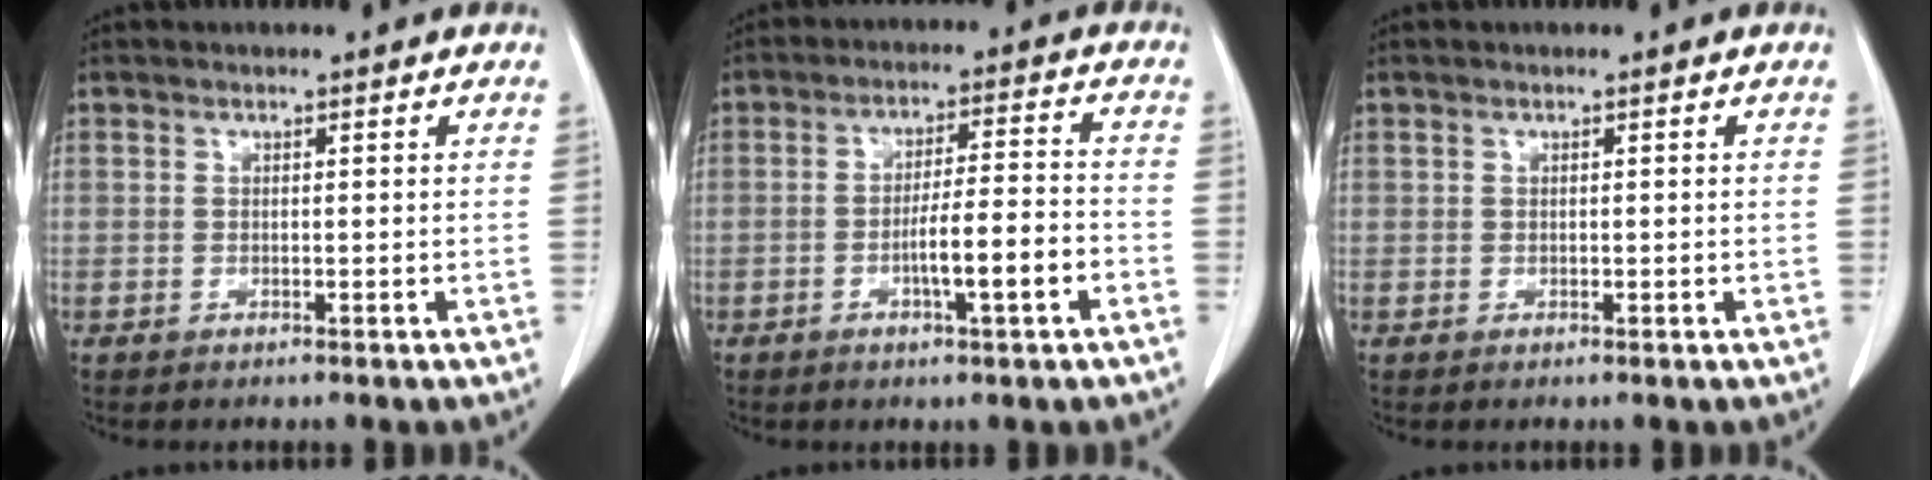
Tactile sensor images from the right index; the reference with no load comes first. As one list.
[{"total": 7.7, "force": [-2.9, 0.4, 7.1], "torque": [-0.120, 0.009, -0.042]}, {"total": 0.0}]